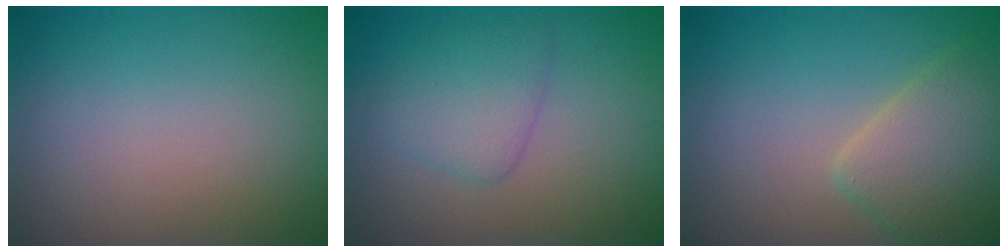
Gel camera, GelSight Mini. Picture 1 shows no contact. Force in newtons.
{"total": 3.0, "press": 3.0, "slide": 0.2}
{"total": 4.5, "press": 4.5, "slide": 0.4}